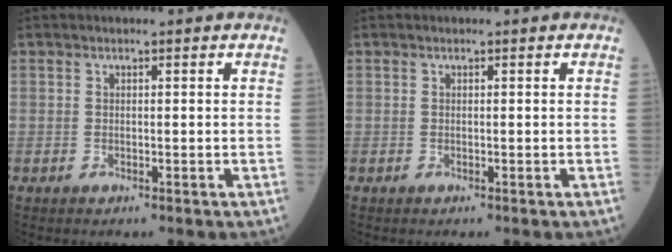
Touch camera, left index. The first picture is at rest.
{"total": 0.0}